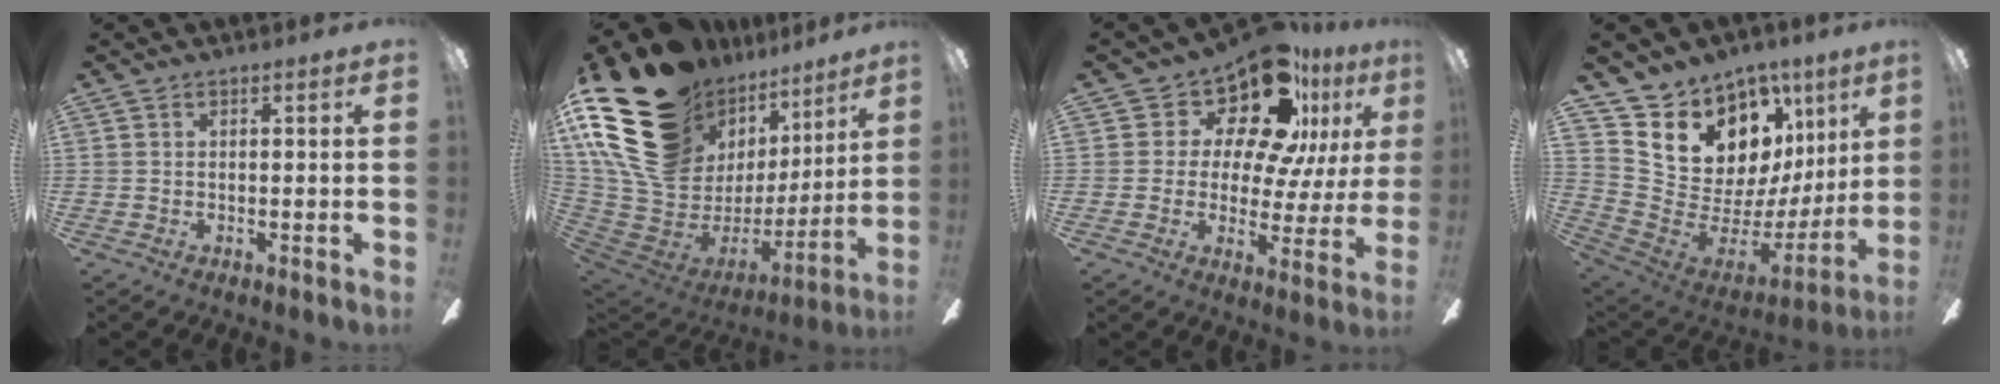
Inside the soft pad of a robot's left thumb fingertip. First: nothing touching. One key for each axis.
{"total": 24.7, "fx": 14.5, "fy": 15.2, "fz": 13.0, "tx": -0.255, "ty": -0.115, "tz": 0.305}
{"total": 17.5, "fx": 11.9, "fy": 8.2, "fz": 9.9, "tx": -0.161, "ty": -0.085, "tz": 0.204}
{"total": 14.9, "fx": 9.2, "fy": 10.2, "fz": 5.7, "tx": -0.101, "ty": -0.082, "tz": 0.189}